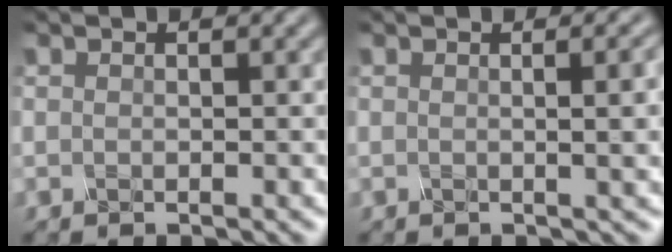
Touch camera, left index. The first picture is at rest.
{"total": 5.1, "force": [0.3, 2.1, 4.6], "torque": [-0.026, 0.015, 0.001]}